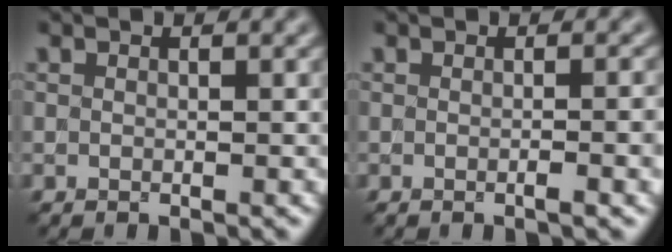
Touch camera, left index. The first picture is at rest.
{"total": 2.5, "force": [-0.3, 0.8, 2.3], "torque": [-0.023, 0.002, -0.008]}